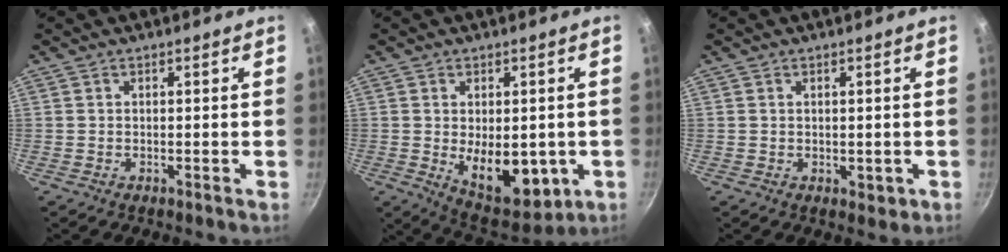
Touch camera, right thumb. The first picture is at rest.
{"total": 13.4, "force": [-1.9, 7.6, 10.9], "torque": [-0.118, -0.016, -0.005]}
{"total": 1.9, "force": [-0.1, 1.2, 1.5], "torque": [-0.015, -0.003, 0.001]}